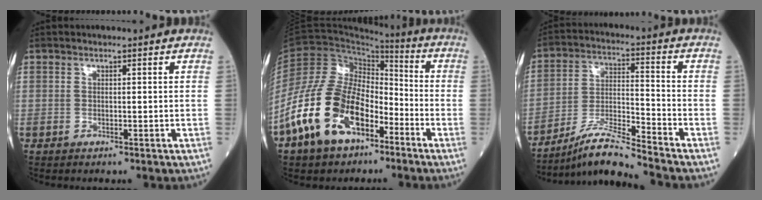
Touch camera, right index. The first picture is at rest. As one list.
[{"total": 15.5, "force": [-7.8, 8.5, 10.3], "torque": [-0.228, 0.013, -0.145]}, {"total": 8.8, "force": [-7.8, -1.4, 3.8], "torque": [-0.079, -0.006, -0.146]}]